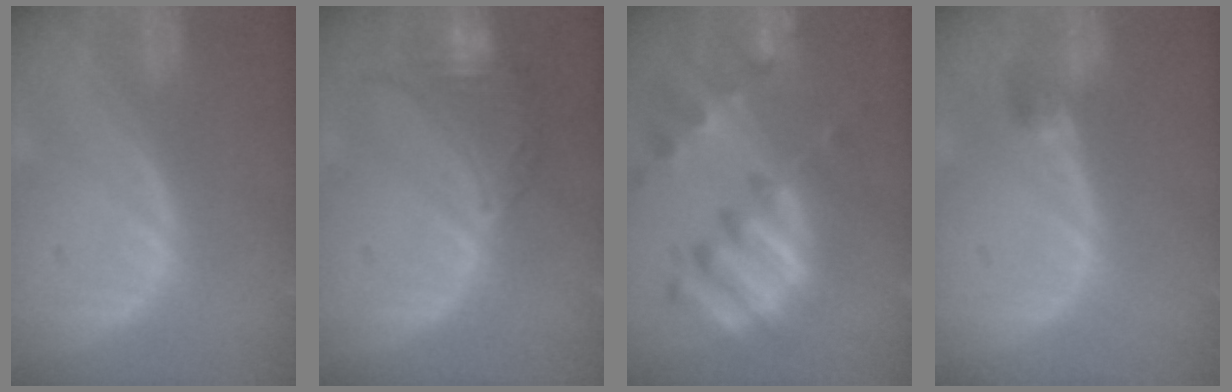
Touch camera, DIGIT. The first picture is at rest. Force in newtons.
{"total": 7.9, "press": 7.4, "slide": 2.8}
{"total": 11.3, "press": 9.7, "slide": 5.7}
{"total": 2.6, "press": 2.6, "slide": 0.6}